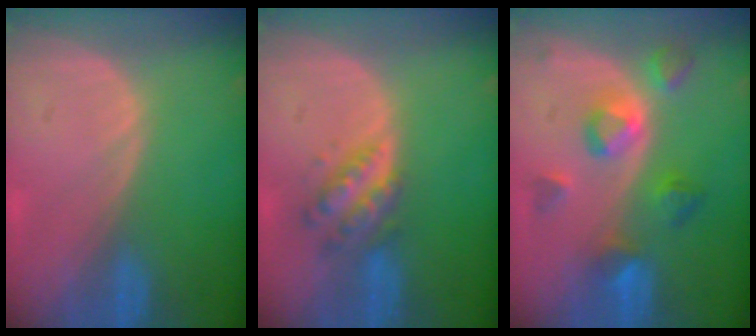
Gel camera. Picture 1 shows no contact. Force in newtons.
{"total": 5.0, "press": 5.0, "slide": 0.1}
{"total": 7.4, "press": 6.9, "slide": 2.8}